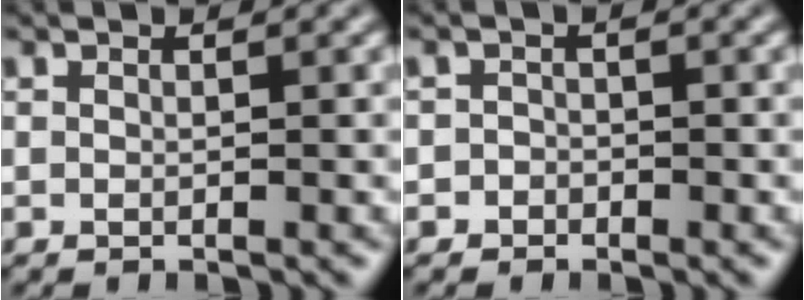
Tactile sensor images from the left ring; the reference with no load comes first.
{"total": 1.1, "force": [-0.6, 1.0, 0.0], "torque": [0.016, 0.002, -0.014]}